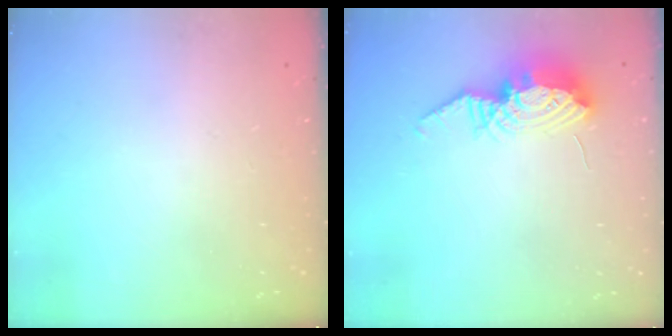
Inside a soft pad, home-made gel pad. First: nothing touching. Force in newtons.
{"total": 11.9, "press": 11.8, "slide": 1.1}